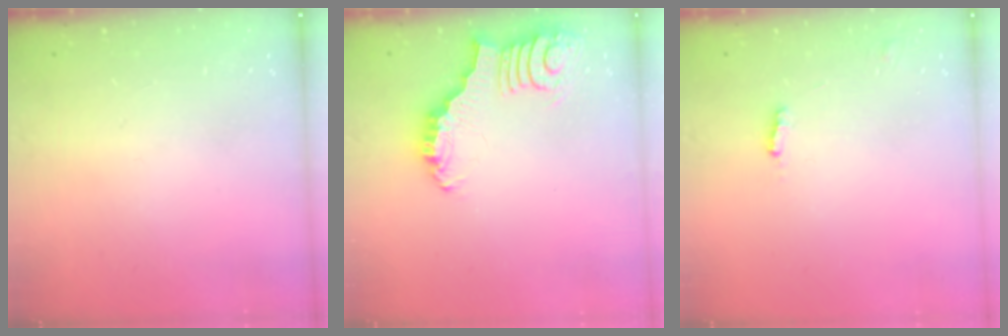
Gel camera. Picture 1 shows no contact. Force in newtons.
{"total": 3.4, "press": 3.3, "slide": 0.6}
{"total": 1.9, "press": 1.9, "slide": 0.2}